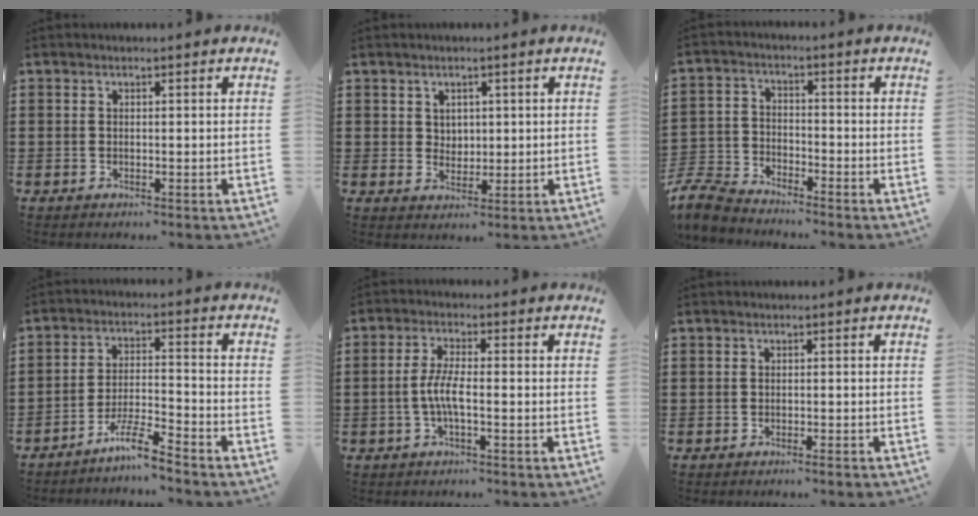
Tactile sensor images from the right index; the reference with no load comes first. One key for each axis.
{"total": 2.5, "fx": 1.3, "fy": 2.1, "fz": 0.4, "tx": -0.007, "ty": 0.007, "tz": 0.023}
{"total": 5.8, "fx": -5.6, "fy": 1.0, "fz": 0.9, "tx": -0.047, "ty": -0.001, "tz": -0.120}
{"total": 6.3, "fx": -5.4, "fy": 0.3, "fz": 3.4, "tx": -0.077, "ty": -0.004, "tz": -0.105}
{"total": 4.5, "fx": -1.3, "fy": 0.9, "fz": 4.3, "tx": -0.104, "ty": -0.006, "tz": -0.034}
{"total": 0.8, "fx": -0.6, "fy": -0.1, "fz": 0.4, "tx": -0.008, "ty": -0.002, "tz": -0.013}